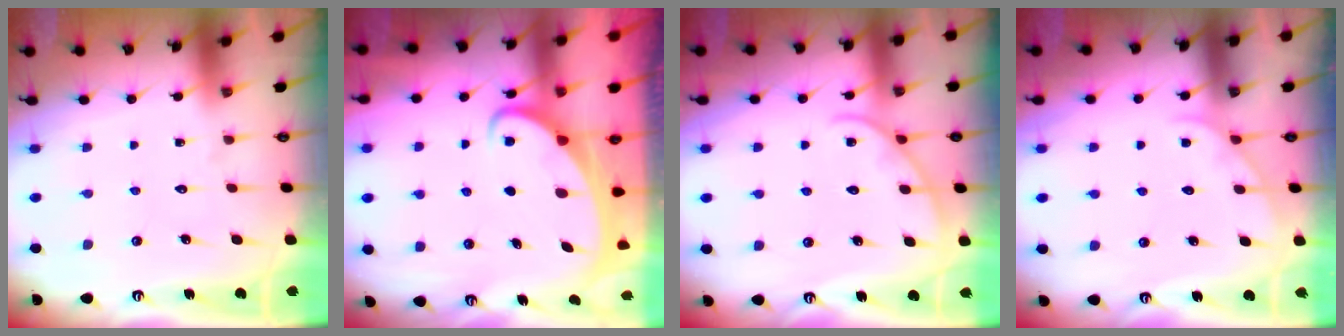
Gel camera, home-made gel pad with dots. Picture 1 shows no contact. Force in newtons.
{"total": 2.7, "press": 2.7, "slide": 0.3}
{"total": 3.4, "press": 3.4, "slide": 0.3}
{"total": 2.9, "press": 2.9, "slide": 0.3}